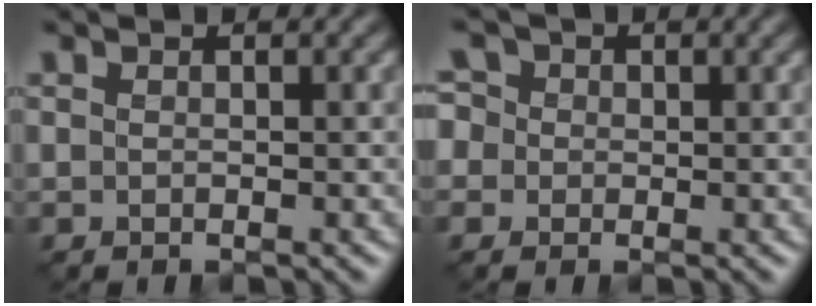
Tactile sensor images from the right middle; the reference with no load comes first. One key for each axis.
{"total": 4.7, "fx": 1.5, "fy": 4.0, "fz": 2.0, "tx": -0.050, "ty": 0.027, "tz": -0.004}